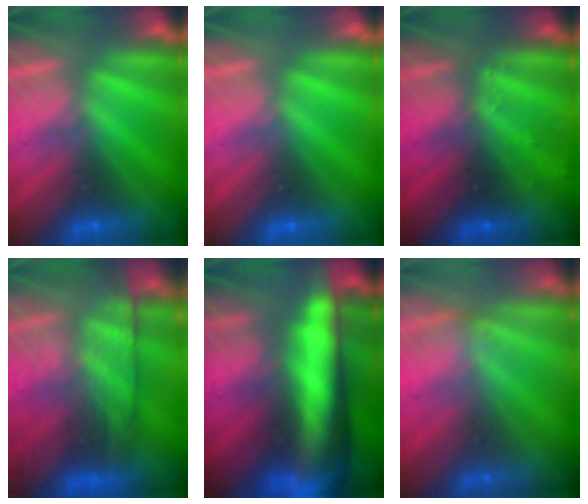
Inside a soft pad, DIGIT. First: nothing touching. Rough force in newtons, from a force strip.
{"total": 0.0}
{"total": 2.4}
{"total": 8.3}
{"total": 9.6}
{"total": 1.7}